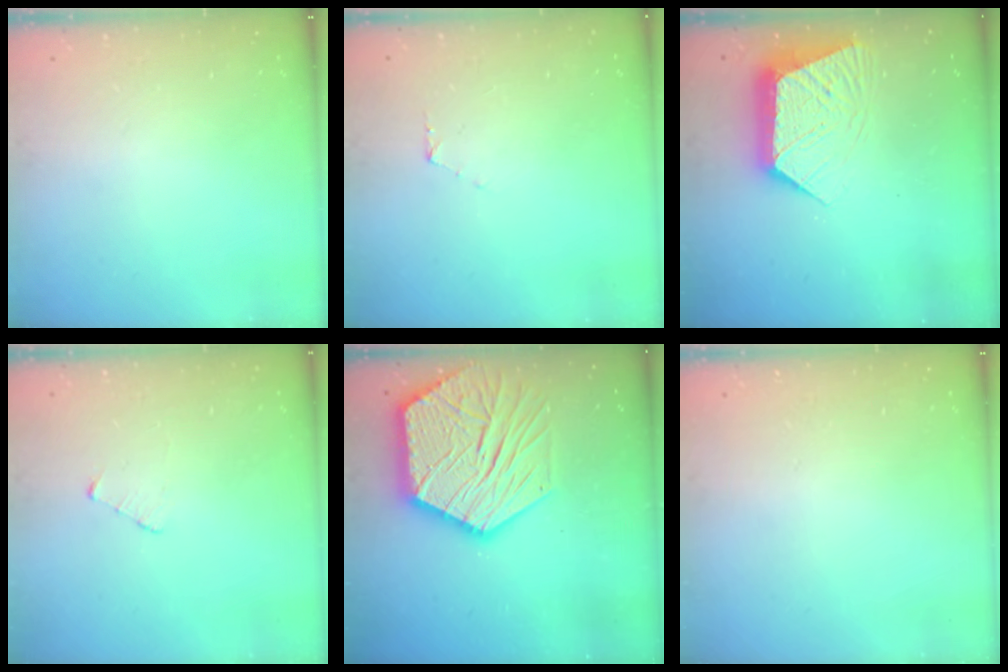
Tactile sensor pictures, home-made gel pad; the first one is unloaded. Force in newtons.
{"total": 3.2, "press": 3.2, "slide": 0.3}
{"total": 11.2, "press": 11.1, "slide": 0.8}
{"total": 2.5, "press": 2.5, "slide": 0.3}
{"total": 25.2, "press": 25.1, "slide": 2.2}
{"total": 0.0}